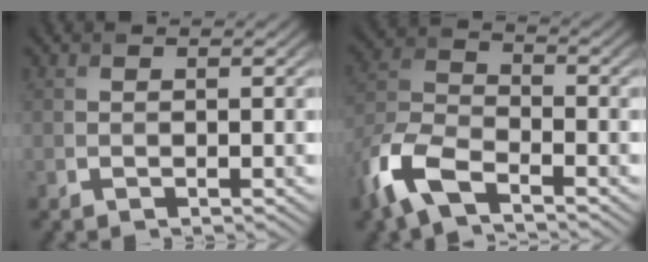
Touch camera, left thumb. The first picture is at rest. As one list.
[{"total": 9.3, "force": [-5.9, 3.9, 6.1], "torque": [-0.145, -0.013, -0.138]}]